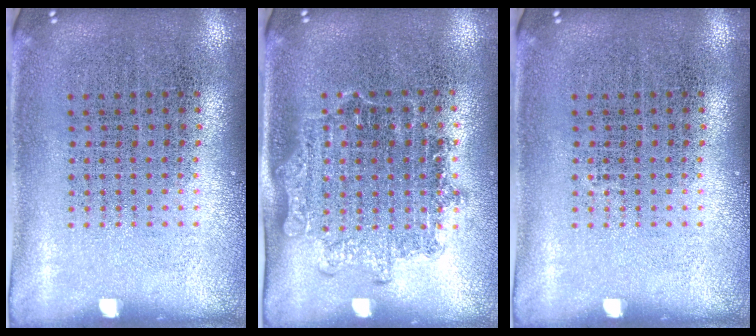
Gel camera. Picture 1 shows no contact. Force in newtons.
{"total": 1.3, "press": 1.1, "slide": 0.8}
{"total": 0.0}